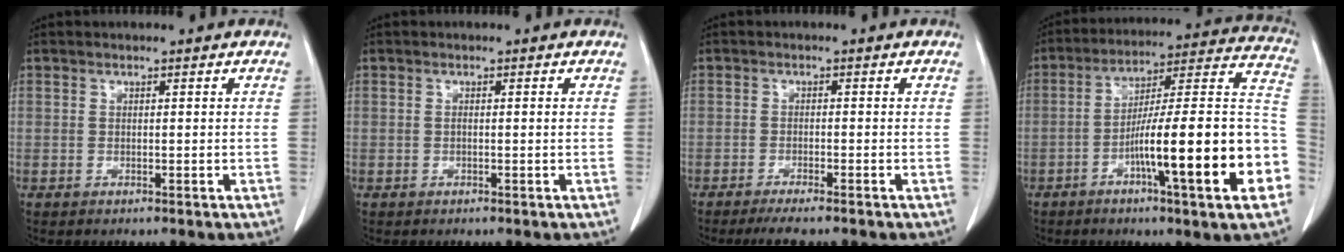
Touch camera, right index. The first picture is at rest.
{"total": 0.7, "force": [-0.1, -0.1, 0.7], "torque": [-0.015, -0.002, 0.001]}
{"total": 4.3, "force": [-3.6, 0.1, 2.3], "torque": [-0.034, -0.007, -0.057]}
{"total": 22.9, "force": [-7.0, 1.3, 21.7], "torque": [-0.245, 0.016, -0.105]}